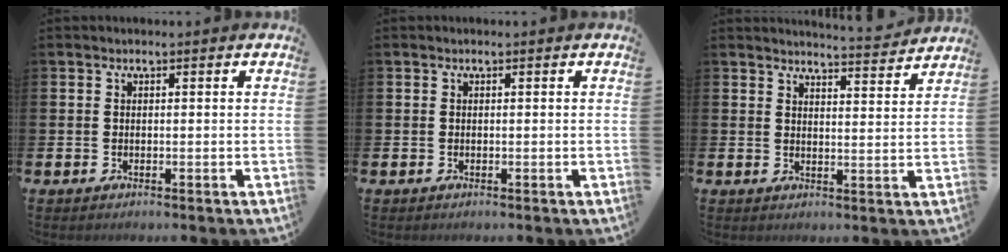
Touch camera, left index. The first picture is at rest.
{"total": 0.0}
{"total": 4.6, "force": [4.5, -0.3, 0.4], "torque": [-0.004, -0.036, 0.077]}